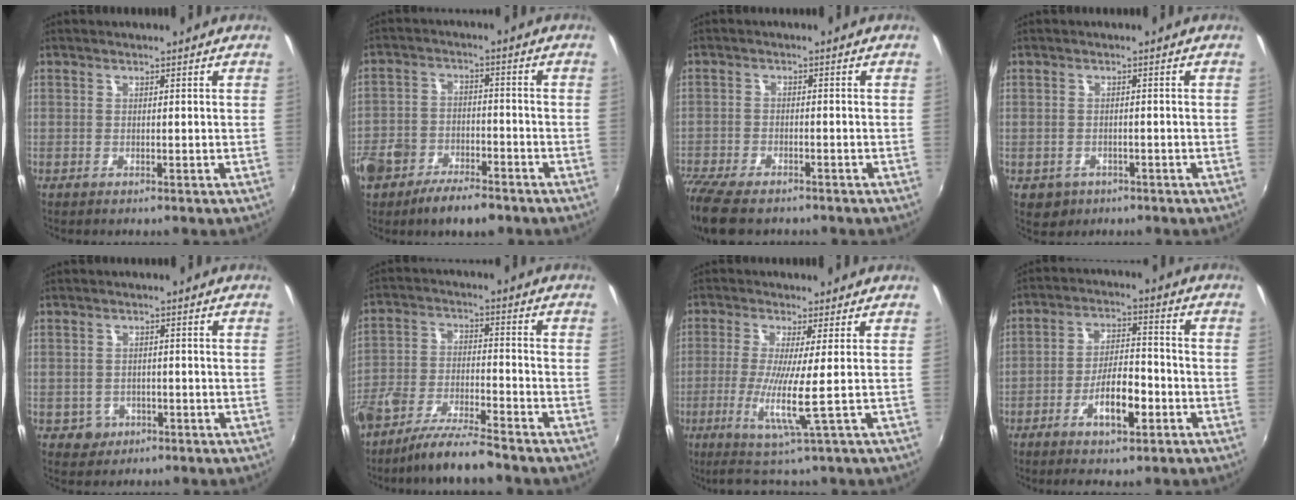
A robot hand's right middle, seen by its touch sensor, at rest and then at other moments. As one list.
[{"total": 11.0, "force": [-7.5, 5.6, 5.7], "torque": [-0.149, -0.010, -0.135]}, {"total": 11.2, "force": [-9.0, 3.7, 5.5], "torque": [-0.144, -0.045, -0.164]}, {"total": 3.8, "force": [-1.6, 3.2, 1.4], "torque": [-0.036, -0.006, -0.017]}, {"total": 3.3, "force": [-1.3, 3.0, 0.6], "torque": [-0.021, 0.002, -0.016]}, {"total": 10.5, "force": [-8.5, 1.8, 5.9], "torque": [-0.123, -0.013, -0.156]}, {"total": 7.9, "force": [-2.0, -1.1, 7.5], "torque": [-0.163, -0.025, -0.041]}, {"total": 8.0, "force": [-4.1, 2.4, 6.5], "torque": [-0.123, 0.007, -0.065]}]